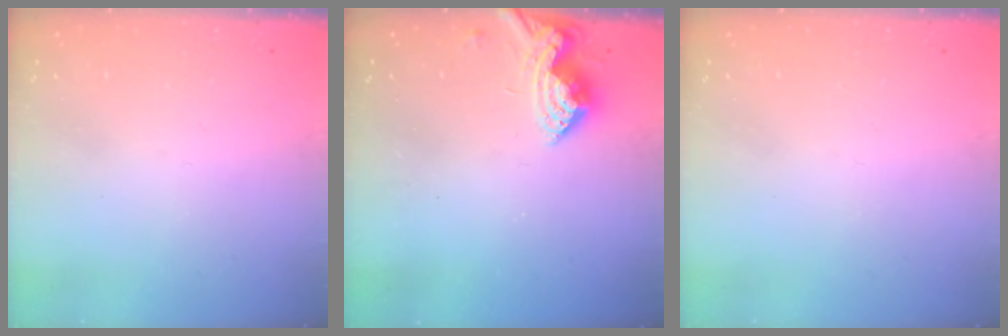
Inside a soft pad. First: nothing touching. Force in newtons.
{"total": 9.2, "press": 9.1, "slide": 0.6}
{"total": 0.0}